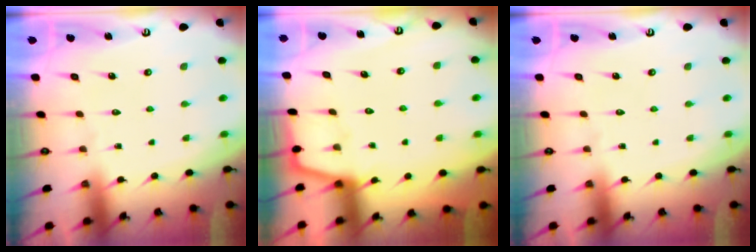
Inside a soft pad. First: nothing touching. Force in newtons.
{"total": 2.7, "press": 2.6, "slide": 0.4}
{"total": 0.0}